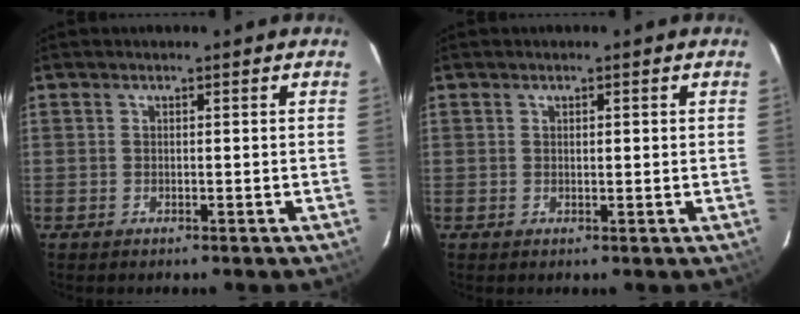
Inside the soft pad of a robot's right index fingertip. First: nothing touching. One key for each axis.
{"total": 0.9, "fx": 0.4, "fy": 0.3, "fz": 0.7, "tx": -0.010, "ty": 0.003, "tz": 0.008}